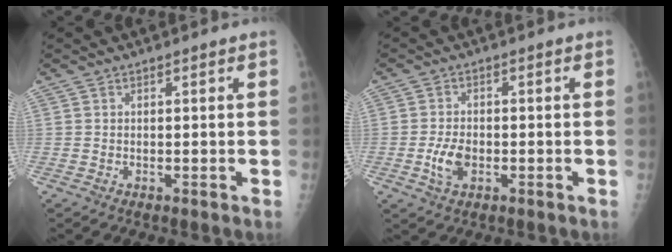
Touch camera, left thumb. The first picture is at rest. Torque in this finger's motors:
{"motor_torque": [-0.43, 0.89, 0.50, -0.06, 0.05]}